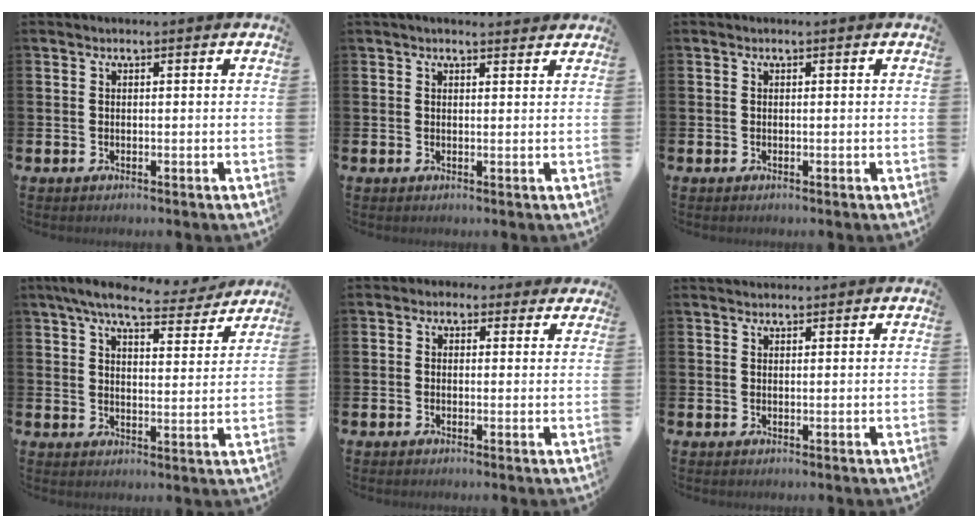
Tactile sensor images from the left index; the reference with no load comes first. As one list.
[{"total": 1.5, "force": [1.5, 0.2, 0.3], "torque": [0.005, -0.007, 0.024]}, {"total": 0.0}, {"total": 7.9, "force": [7.0, 1.8, 3.1], "torque": [-0.063, -0.038, 0.120]}, {"total": 1.5, "force": [1.0, 1.2, 0.0], "torque": [0.007, 0.000, 0.013]}, {"total": 1.1, "force": [1.1, 0.2, 0.0], "torque": [0.014, -0.003, 0.018]}]